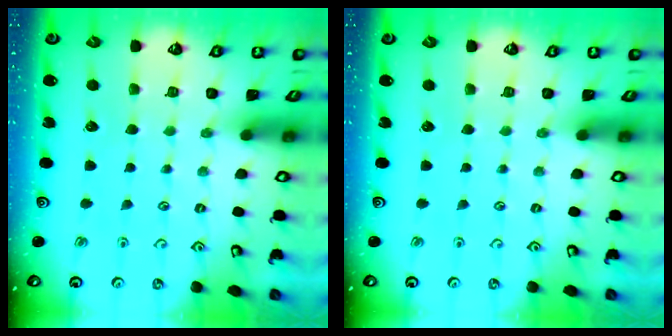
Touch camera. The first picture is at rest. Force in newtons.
{"total": 0.0}